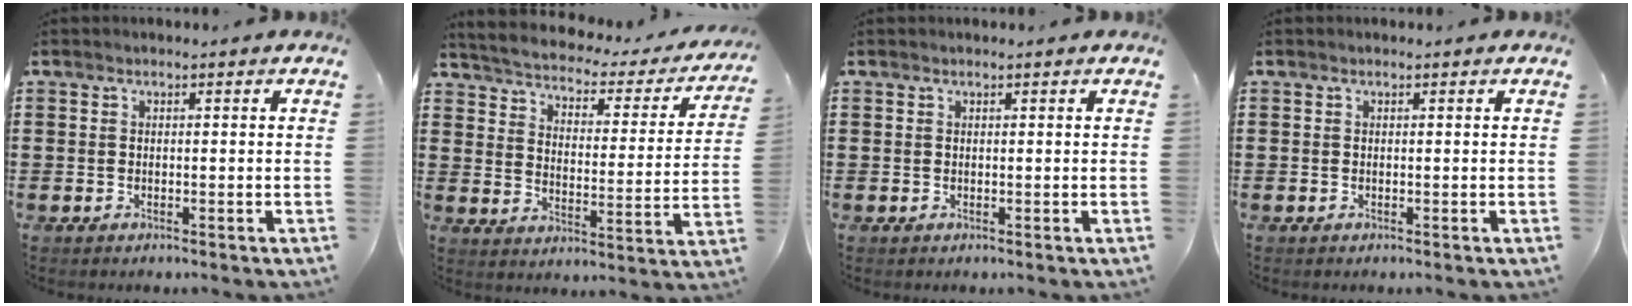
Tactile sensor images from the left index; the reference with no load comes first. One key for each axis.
{"total": 2.4, "fx": 2.2, "fy": 0.3, "fz": 0.8, "tx": -0.035, "ty": -0.026, "tz": 0.027}
{"total": 0.0}
{"total": 0.0}